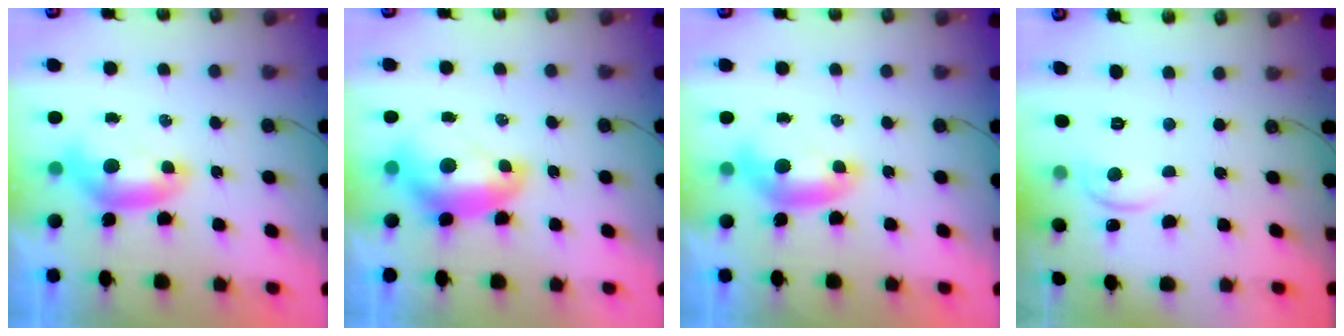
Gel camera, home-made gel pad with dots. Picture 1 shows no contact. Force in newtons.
{"total": 2.6, "press": 2.5, "slide": 0.7}
{"total": 0.0}
{"total": 1.5, "press": 1.3, "slide": 0.7}